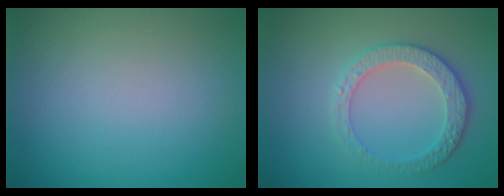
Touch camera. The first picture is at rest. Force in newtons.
{"total": 3.6, "press": 3.3, "slide": 1.4}